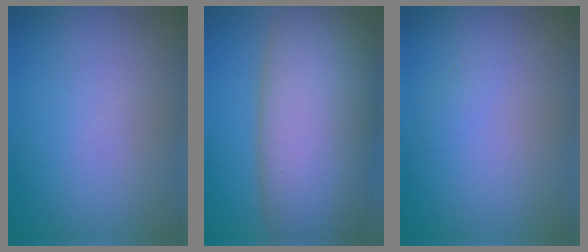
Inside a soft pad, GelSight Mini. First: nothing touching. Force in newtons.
{"total": 14.1, "press": 14.1, "slide": 0.8}
{"total": 0.5, "press": 0.5, "slide": 0.0}